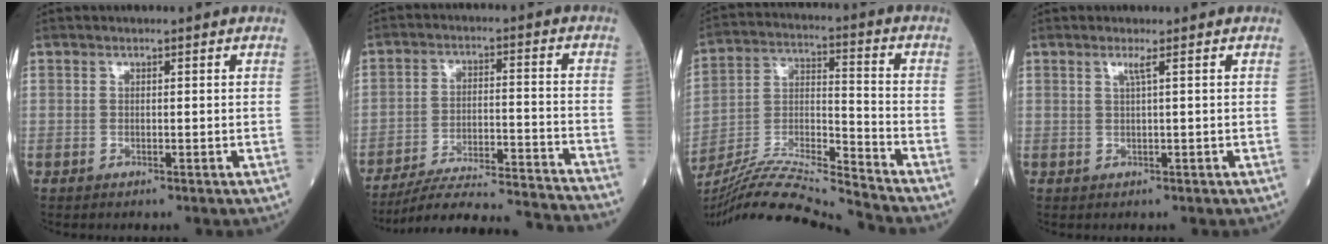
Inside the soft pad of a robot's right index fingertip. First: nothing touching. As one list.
[{"total": 21.1, "force": [-20.1, -0.4, 6.4], "torque": [-0.078, -0.017, -0.286]}, {"total": 16.6, "force": [-15.6, -2.2, 5.3], "torque": [-0.097, 0.005, -0.281]}, {"total": 1.2, "force": [0.5, -0.5, 1.0], "torque": [-0.028, -0.003, 0.013]}]